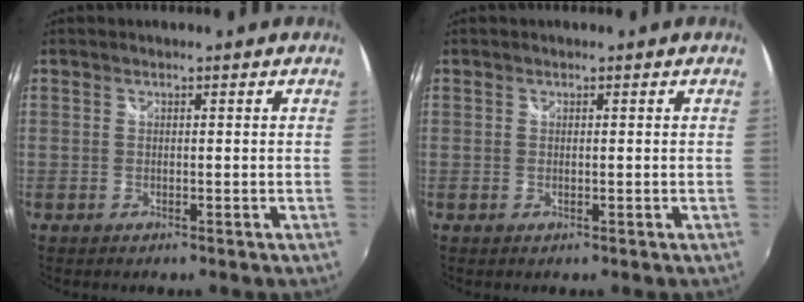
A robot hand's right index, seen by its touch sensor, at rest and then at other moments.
{"total": 0.0}